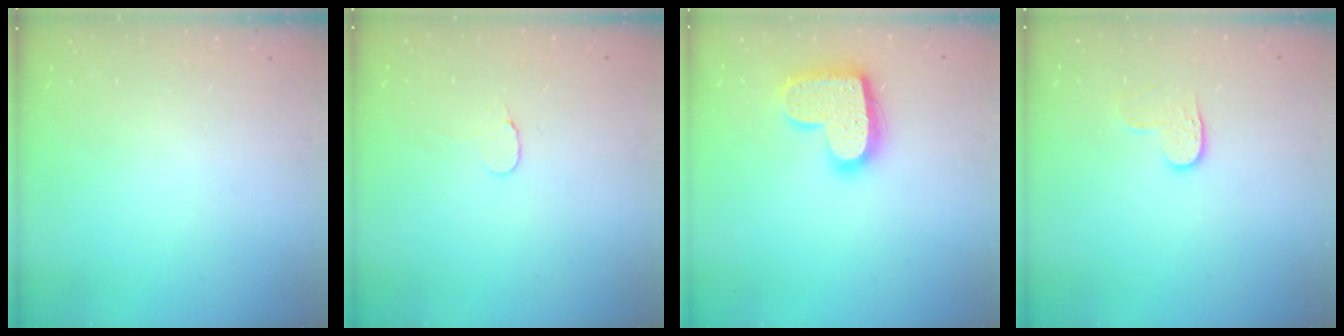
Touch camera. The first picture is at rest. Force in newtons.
{"total": 4.5, "press": 4.5, "slide": 0.4}
{"total": 17.2, "press": 17.2, "slide": 0.9}
{"total": 4.7, "press": 4.7, "slide": 0.4}